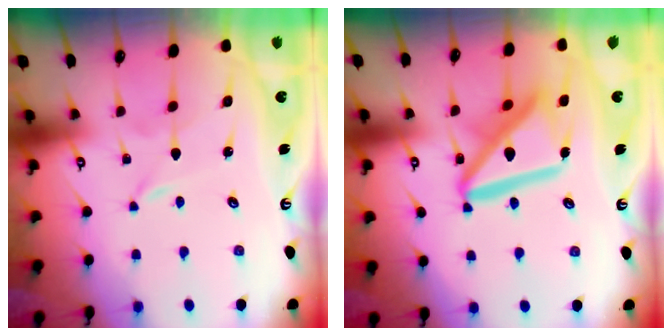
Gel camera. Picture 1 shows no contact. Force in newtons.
{"total": 16.5, "press": 16.4, "slide": 1.8}